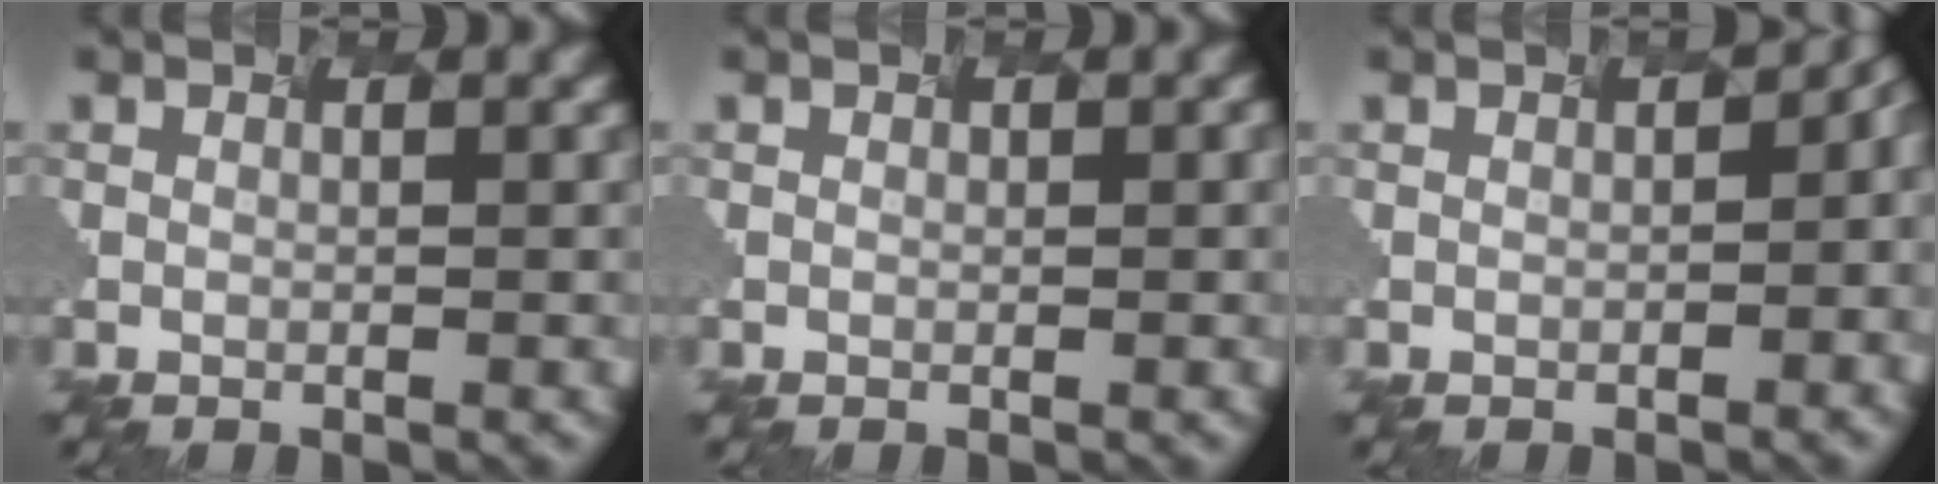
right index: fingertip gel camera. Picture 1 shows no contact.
{"total": 0.0}
{"total": 6.5, "force": [1.1, 2.9, 5.7], "torque": [-0.032, 0.037, 0.042]}